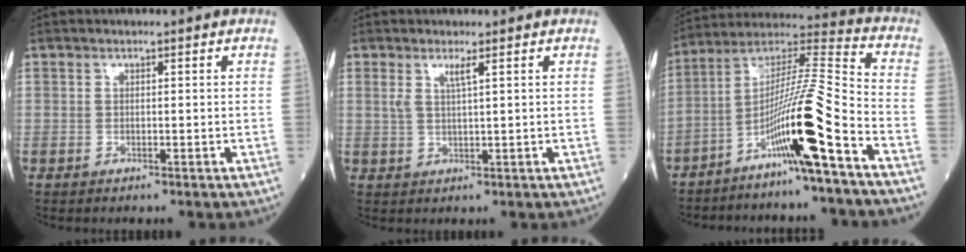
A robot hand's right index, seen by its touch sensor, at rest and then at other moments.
{"total": 2.2, "force": [1.1, -0.1, 1.8], "torque": [-0.042, -0.002, 0.024]}
{"total": 14.4, "force": [-7.4, -1.2, 12.3], "torque": [-0.230, 0.007, -0.137]}